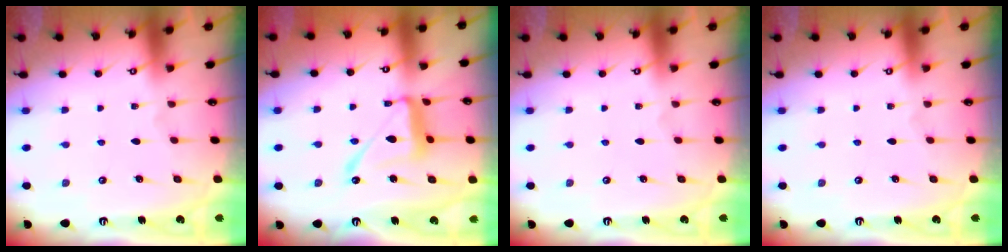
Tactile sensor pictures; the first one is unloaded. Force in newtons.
{"total": 14.6, "press": 14.6, "slide": 1.2}
{"total": 0.0}
{"total": 0.0}